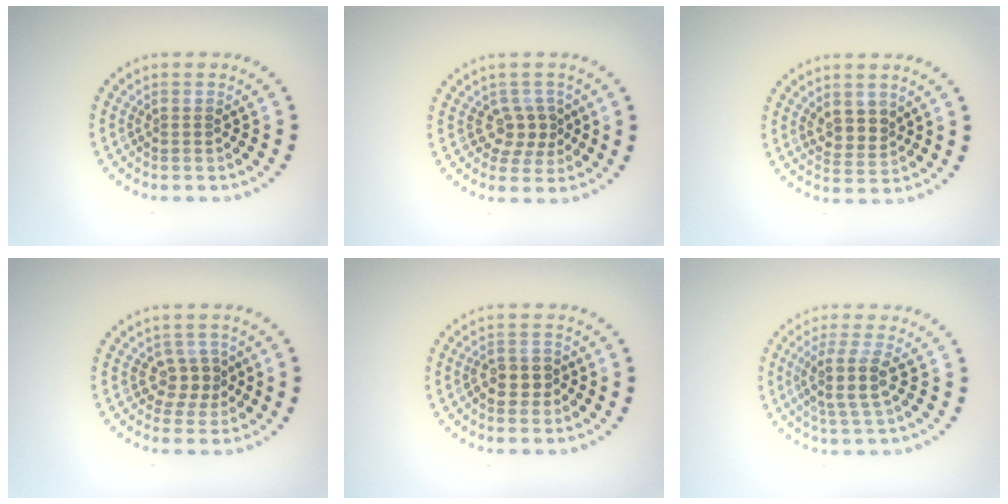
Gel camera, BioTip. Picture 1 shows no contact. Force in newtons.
{"total": 2.3, "press": 1.9, "slide": 1.3}
{"total": 2.3, "press": 2.2, "slide": 0.9}
{"total": 2.3, "press": 2.0, "slide": 1.1}
{"total": 2.5, "press": 2.4, "slide": 0.6}
{"total": 3.2, "press": 2.6, "slide": 2.0}